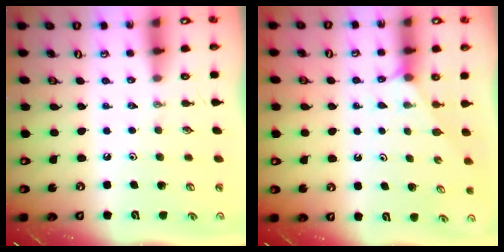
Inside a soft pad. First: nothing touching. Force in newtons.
{"total": 2.3, "press": 2.3, "slide": 0.4}